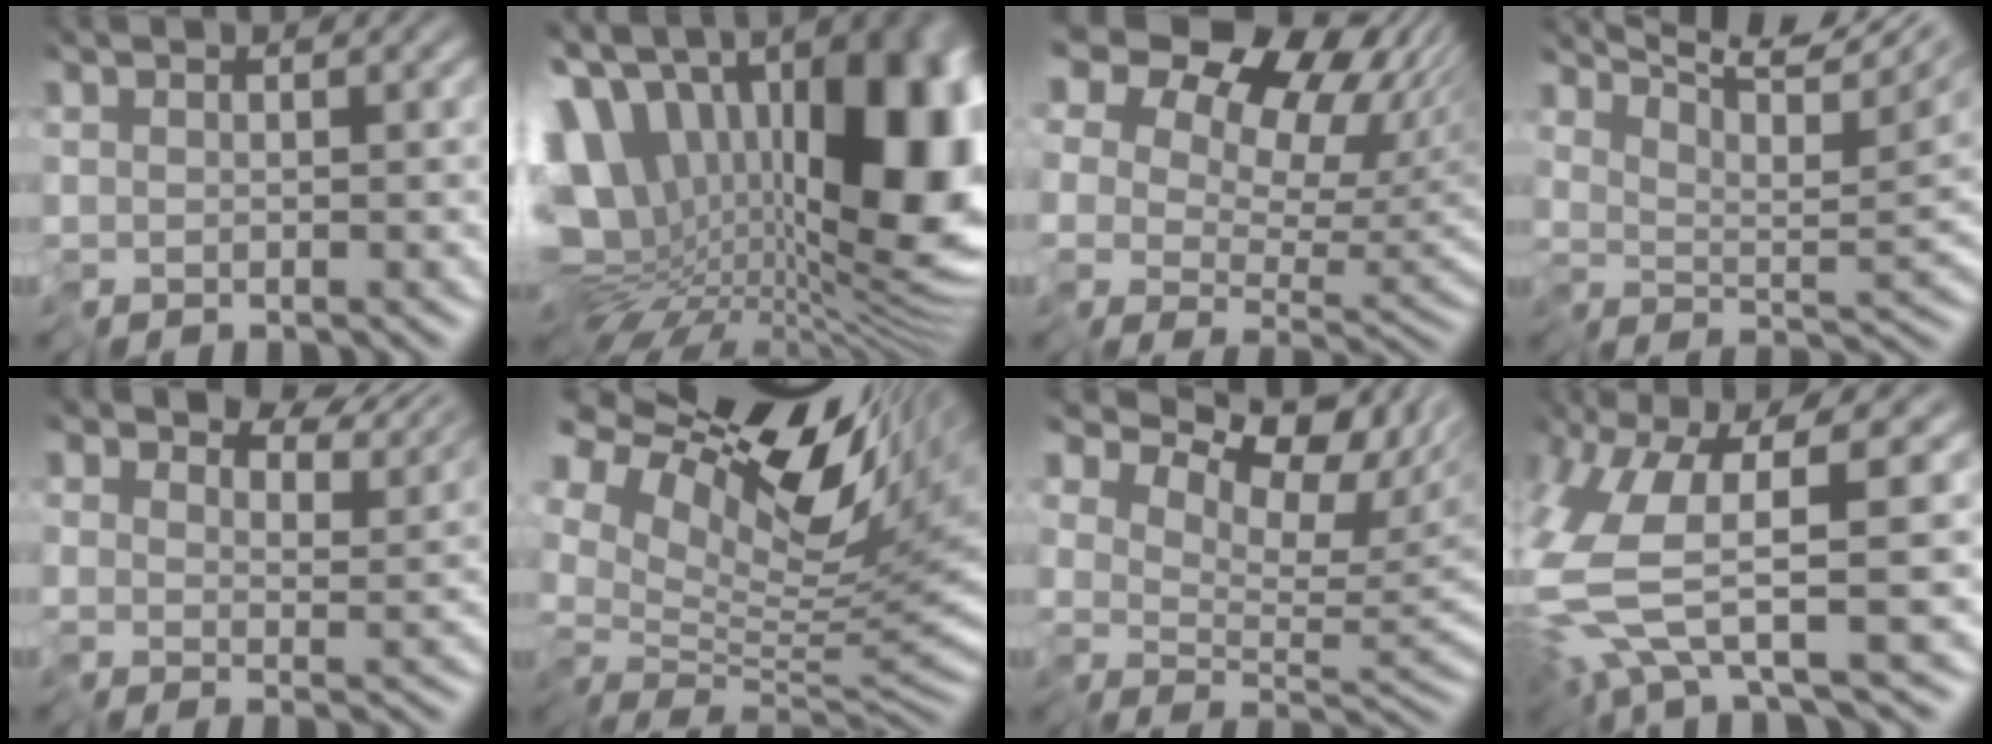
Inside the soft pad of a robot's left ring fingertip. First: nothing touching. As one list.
[{"total": 19.8, "force": [3.2, 11.8, 15.5], "torque": [-0.250, -0.012, 0.080]}, {"total": 16.1, "force": [8.6, 10.0, 9.2], "torque": [-0.182, 0.055, 0.143]}, {"total": 9.8, "force": [8.4, 0.9, 4.9], "torque": [-0.074, 0.013, 0.109]}, {"total": 4.7, "force": [4.2, 1.6, 1.3], "torque": [-0.023, 0.000, 0.070]}, {"total": 14.2, "force": [7.8, 5.8, 10.3], "torque": [-0.191, 0.031, 0.140]}, {"total": 8.0, "force": [6.5, 2.6, 3.9], "torque": [-0.052, 0.009, 0.108]}, {"total": 7.1, "force": [-0.2, 1.0, 7.1], "torque": [-0.170, -0.004, -0.008]}]